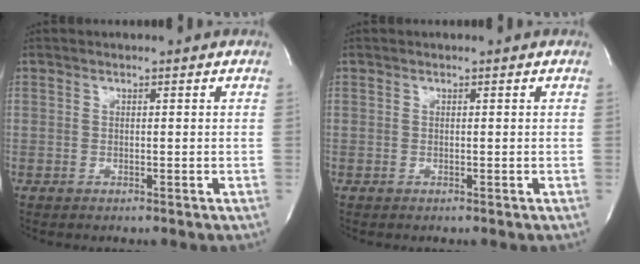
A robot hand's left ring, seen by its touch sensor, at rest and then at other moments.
{"total": 0.0}